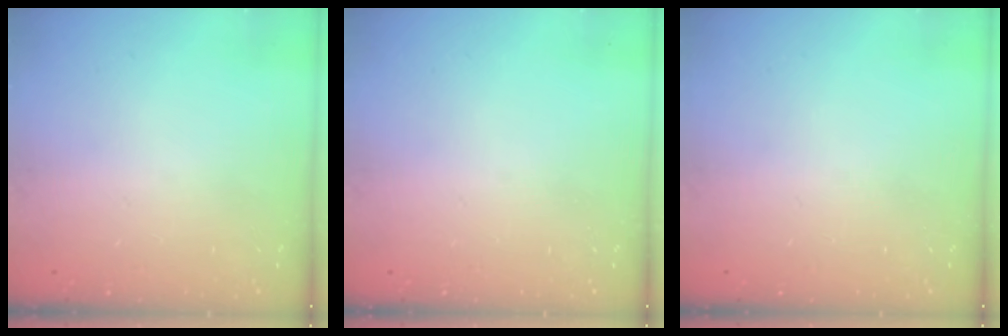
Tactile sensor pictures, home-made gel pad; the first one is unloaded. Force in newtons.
{"total": 0.0}
{"total": 0.0}